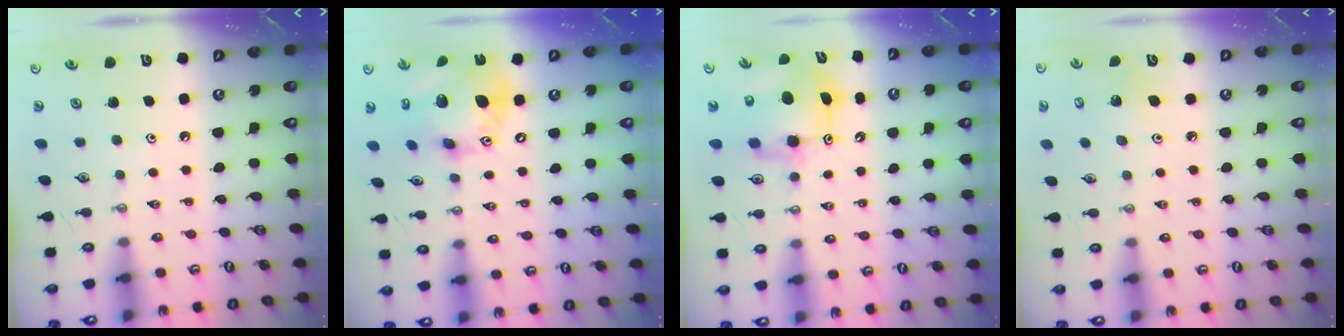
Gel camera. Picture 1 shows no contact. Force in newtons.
{"total": 18.8, "press": 18.5, "slide": 3.3}
{"total": 9.7, "press": 9.7, "slide": 0.8}
{"total": 5.2, "press": 5.1, "slide": 1.2}